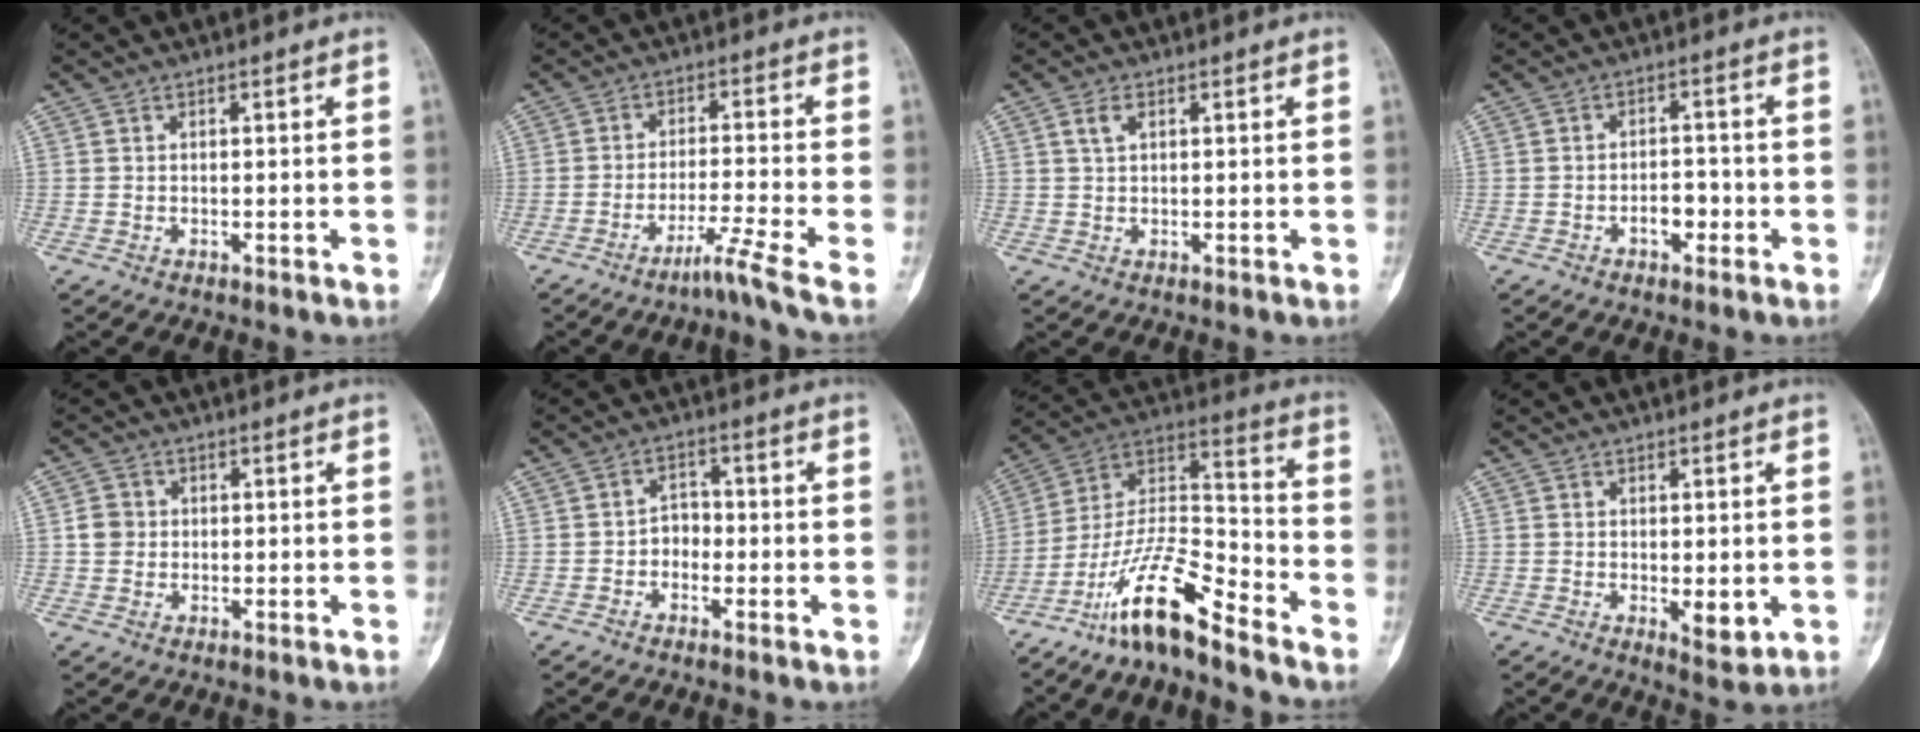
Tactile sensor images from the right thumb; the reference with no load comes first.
{"total": 5.9, "force": [-4.2, -2.0, 3.7], "torque": [-0.084, 0.014, -0.083]}
{"total": 2.3, "force": [0.9, 1.2, 1.7], "torque": [-0.035, 0.005, 0.020]}
{"total": 3.7, "force": [-1.6, 2.1, 2.5], "torque": [-0.026, 0.017, -0.024]}
{"total": 2.9, "force": [-0.1, 2.7, 1.1], "torque": [-0.010, 0.008, -0.006]}
{"total": 3.3, "force": [-1.2, 2.6, 1.7], "torque": [-0.004, 0.018, -0.030]}
{"total": 15.0, "force": [-11.2, 3.2, 9.4], "torque": [-0.181, 0.093, -0.210]}
{"total": 4.3, "force": [-0.6, 1.7, 3.8], "torque": [-0.050, -0.011, -0.001]}